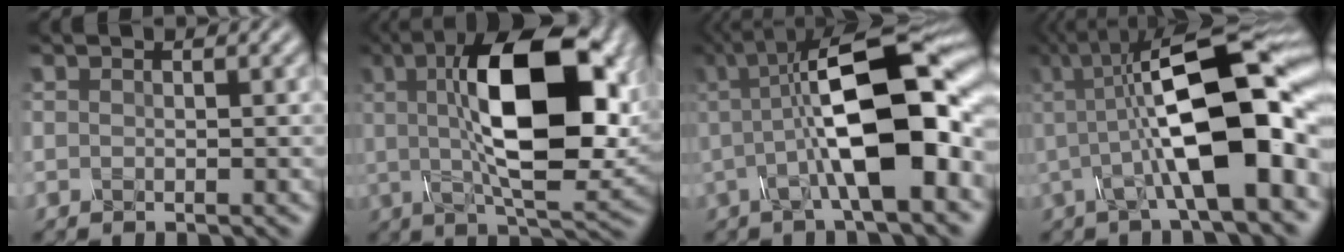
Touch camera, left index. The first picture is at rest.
{"total": 14.4, "force": [2.9, 5.4, 13.0], "torque": [-0.206, 0.007, 0.044]}
{"total": 12.6, "force": [0.4, 4.2, 11.9], "torque": [-0.181, 0.011, -0.001]}
{"total": 13.4, "force": [0.6, 4.1, 12.7], "torque": [-0.194, 0.015, -0.001]}